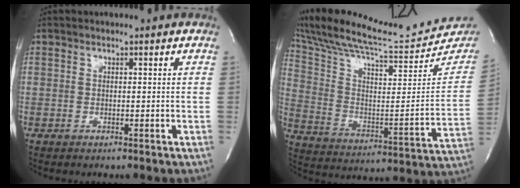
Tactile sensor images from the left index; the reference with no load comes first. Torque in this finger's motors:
{"motor_torque": [1.10, -1.04, 0.01, 0.06]}